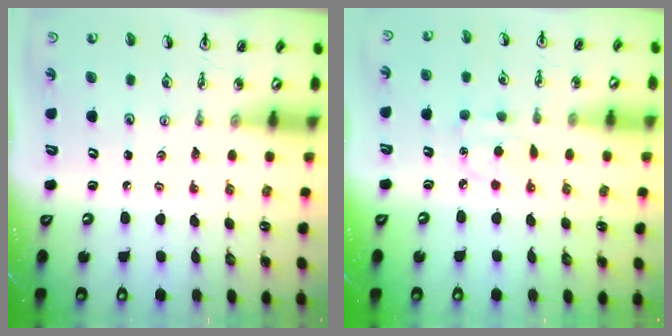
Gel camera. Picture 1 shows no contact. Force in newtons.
{"total": 6.2, "press": 6.2, "slide": 0.7}